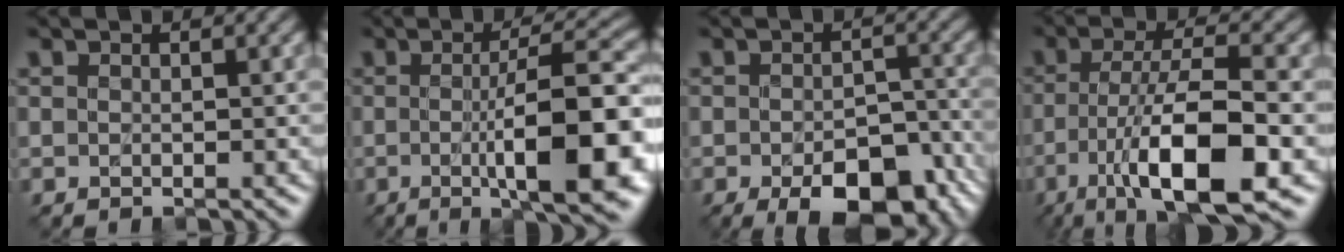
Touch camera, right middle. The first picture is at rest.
{"total": 11.1, "force": [-1.5, 2.4, 10.7], "torque": [-0.142, -0.002, -0.024]}
{"total": 9.1, "force": [-5.1, 4.3, 6.2], "torque": [-0.082, -0.014, -0.059]}
{"total": 10.9, "force": [-4.1, 3.1, 9.6], "torque": [-0.171, 0.000, -0.071]}